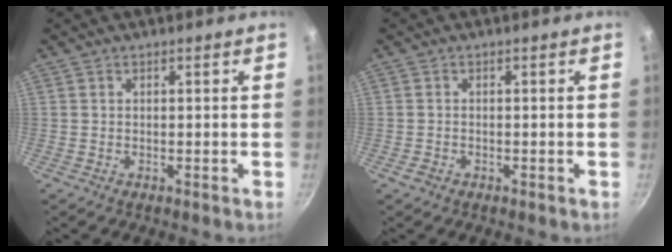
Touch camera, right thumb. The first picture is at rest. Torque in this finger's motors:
{"motor_torque": [0.23, 0.01, 0.01, -0.28, -0.02]}